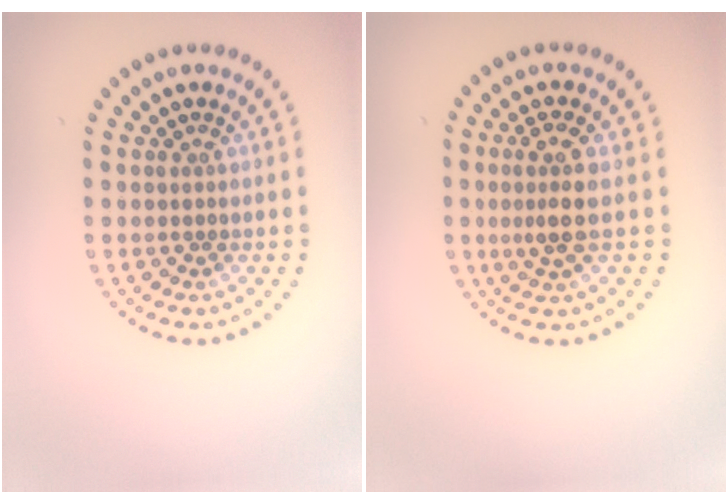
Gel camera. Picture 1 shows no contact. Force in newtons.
{"total": 2.6, "press": 2.4, "slide": 1.2}